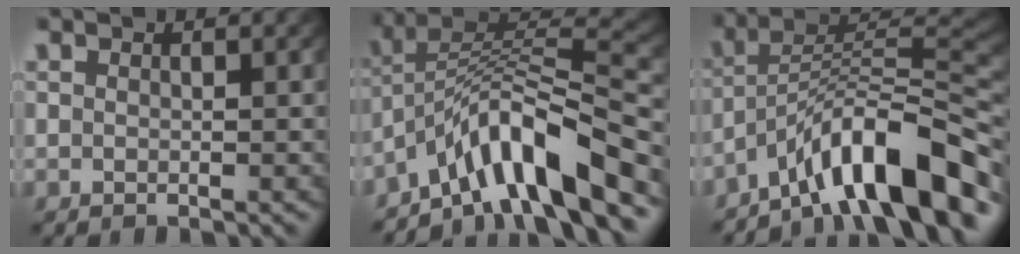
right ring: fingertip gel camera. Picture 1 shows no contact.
{"total": 9.4, "force": [-3.0, 5.0, 7.3], "torque": [-0.125, -0.008, -0.045]}
{"total": 10.1, "force": [-4.0, 4.2, 8.2], "torque": [-0.139, -0.015, -0.054]}